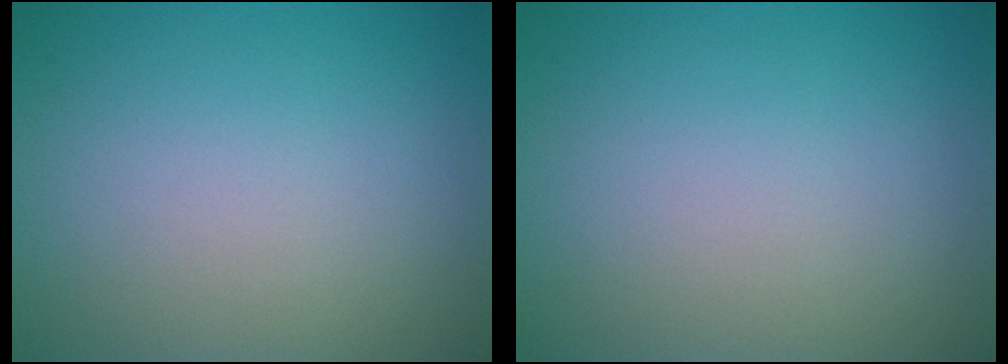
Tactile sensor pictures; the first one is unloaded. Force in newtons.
{"total": 0.0}